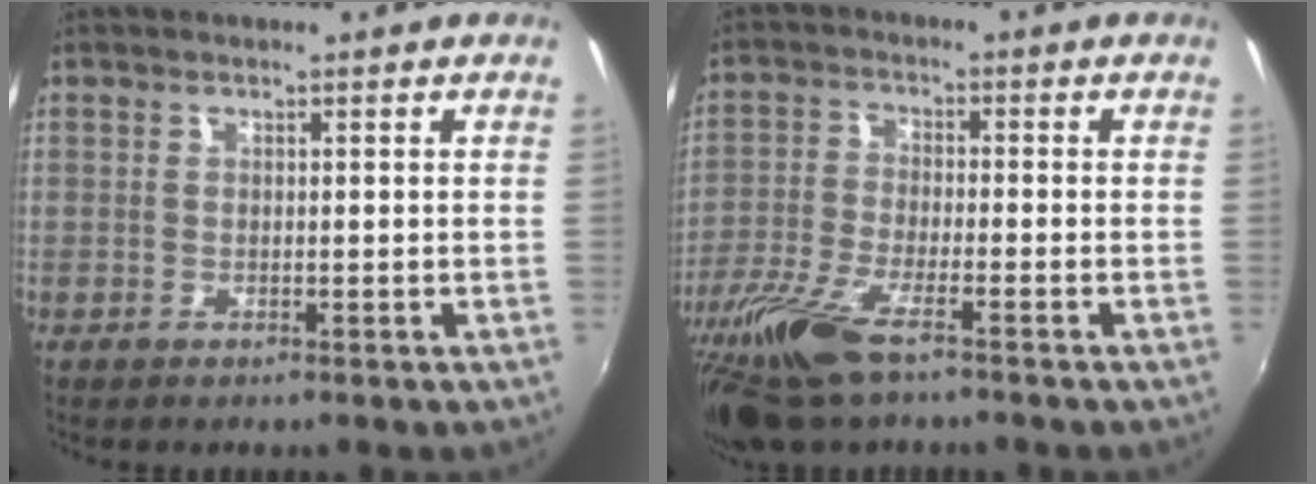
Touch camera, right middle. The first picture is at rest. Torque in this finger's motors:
{"motor_torque": [1.08, -1.05, 0.27, 0.12]}